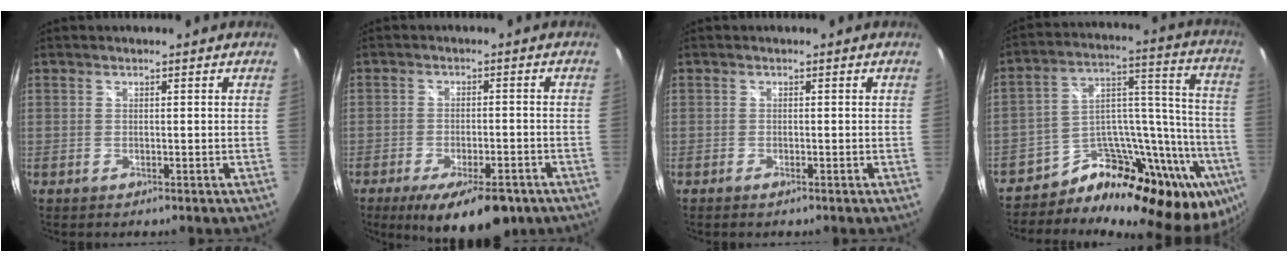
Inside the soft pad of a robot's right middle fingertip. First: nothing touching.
{"total": 13.0, "force": [-8.7, 4.5, 8.5], "torque": [-0.151, -0.026, -0.125]}
{"total": 0.9, "force": [-0.7, 0.1, 0.5], "torque": [-0.009, 0.000, -0.013]}
{"total": 23.8, "force": [-15.8, 11.6, 13.5], "torque": [-0.155, 0.043, -0.242]}